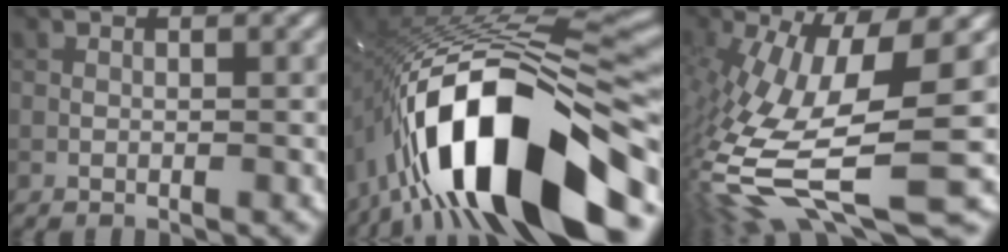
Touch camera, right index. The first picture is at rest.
{"total": 17.5, "force": [-7.9, 6.4, 14.2], "torque": [-0.242, 0.014, -0.134]}
{"total": 14.1, "force": [-3.7, 4.4, 12.9], "torque": [-0.268, -0.020, -0.059]}